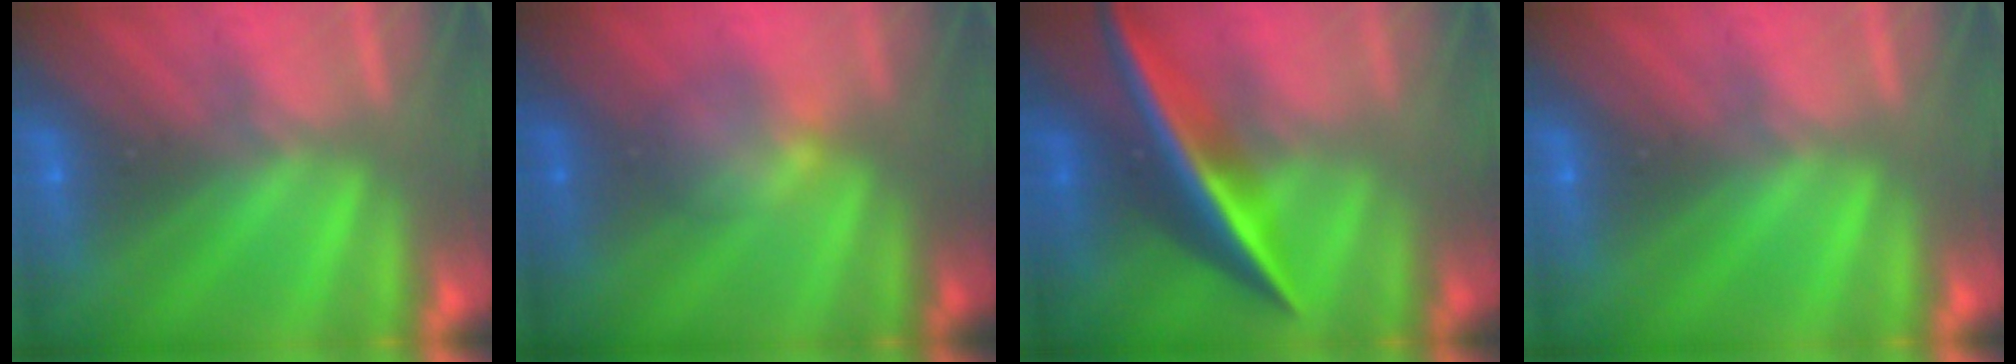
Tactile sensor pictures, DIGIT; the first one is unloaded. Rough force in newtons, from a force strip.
{"total": 2.2}
{"total": 2.5}
{"total": 0.0}